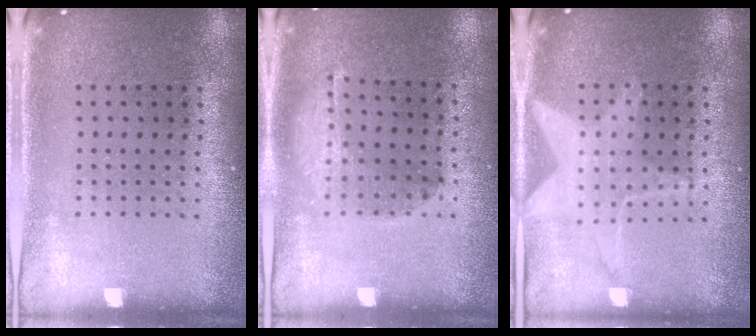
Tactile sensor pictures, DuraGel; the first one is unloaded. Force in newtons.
{"total": 1.0, "press": 1.0, "slide": 0.1}
{"total": 1.0, "press": 1.0, "slide": 0.2}